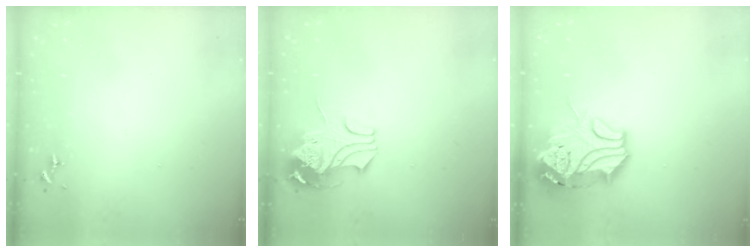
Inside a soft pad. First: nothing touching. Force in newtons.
{"total": 10.0, "press": 9.9, "slide": 1.5}
{"total": 15.5, "press": 15.3, "slide": 2.3}